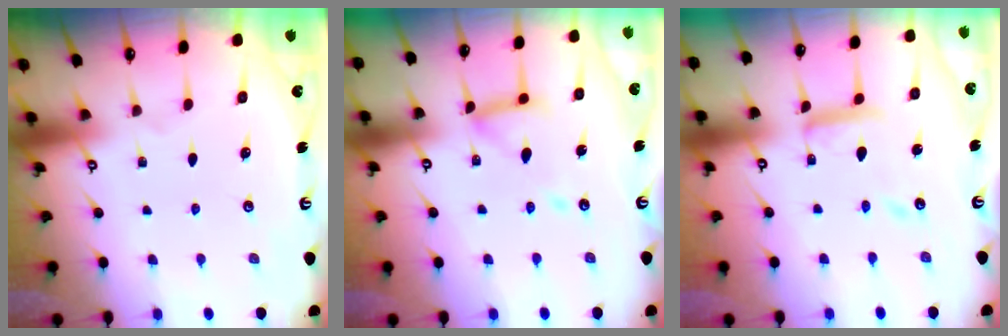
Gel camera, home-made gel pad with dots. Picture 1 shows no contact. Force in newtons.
{"total": 11.4, "press": 11.3, "slide": 1.2}
{"total": 11.5, "press": 11.5, "slide": 1.0}